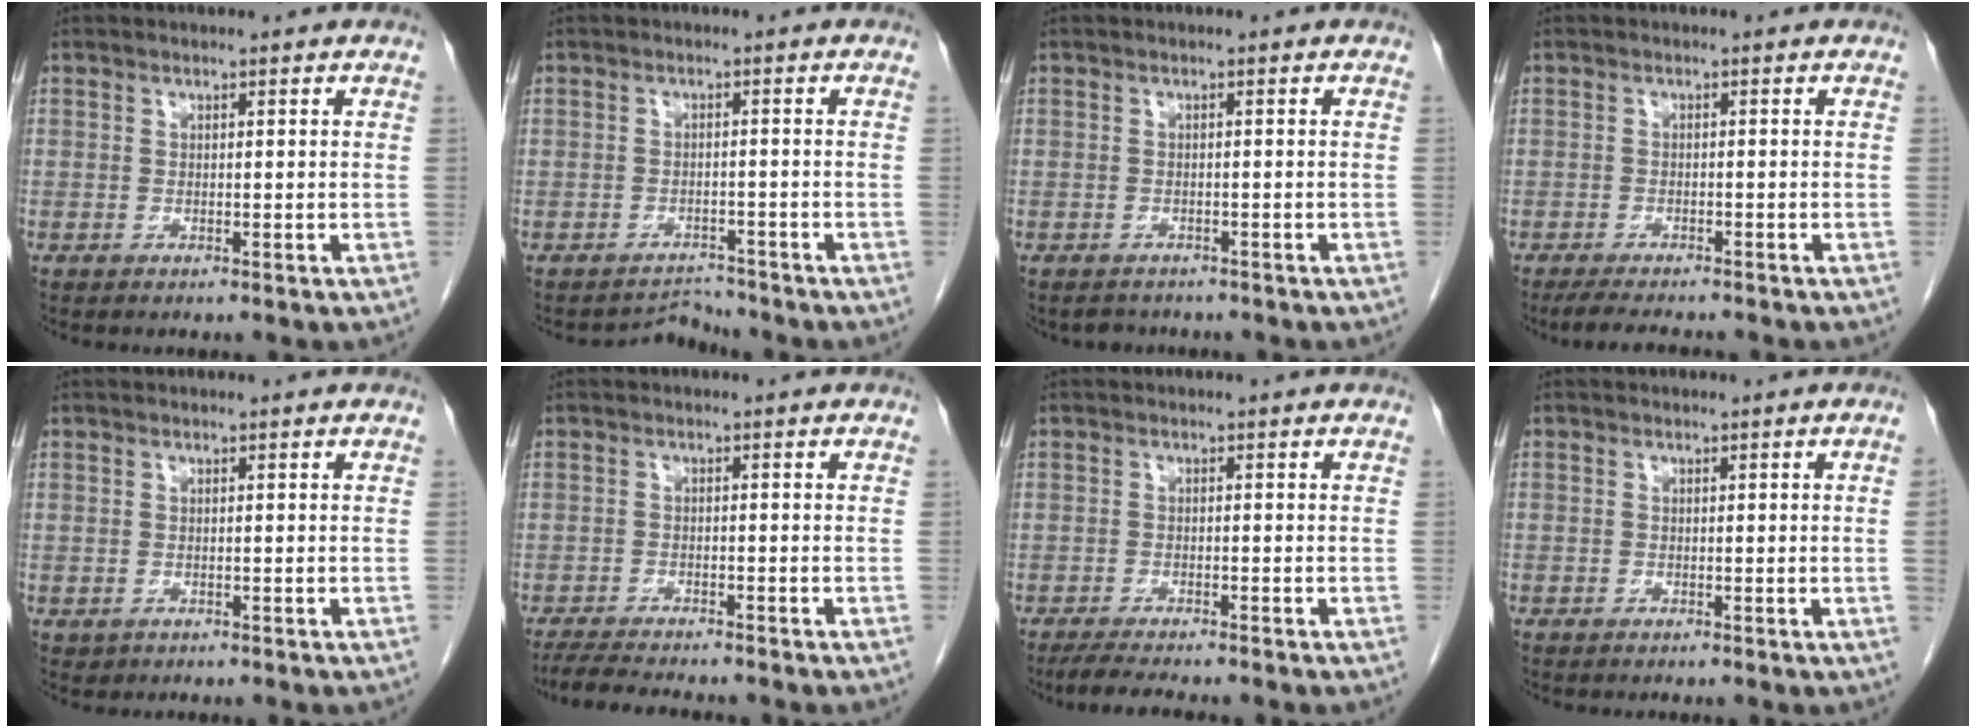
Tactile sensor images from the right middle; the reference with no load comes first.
{"total": 2.6, "force": [-2.3, 0.2, -1.3], "torque": [0.017, -0.002, -0.032]}
{"total": 2.4, "force": [-2.1, 1.1, -0.1], "torque": [-0.004, 0.000, -0.032]}
{"total": 5.6, "force": [-5.0, 0.7, 2.5], "torque": [-0.043, -0.016, -0.077]}
{"total": 0.7, "force": [-0.3, 0.7, 0.1], "torque": [-0.006, 0.003, 0.001]}
{"total": 6.8, "force": [-6.2, 0.6, 2.8], "torque": [-0.044, -0.017, -0.100]}
{"total": 4.6, "force": [-4.0, 0.2, 2.3], "torque": [-0.045, -0.017, -0.065]}
{"total": 0.9, "force": [-0.2, -0.3, 0.8], "torque": [-0.005, 0.002, -0.003]}